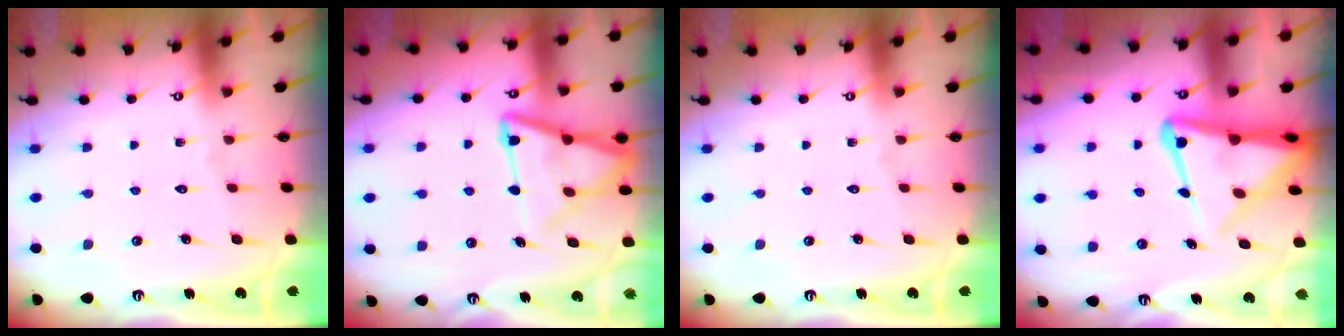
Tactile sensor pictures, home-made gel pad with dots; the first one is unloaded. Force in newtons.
{"total": 13.4, "press": 13.3, "slide": 1.3}
{"total": 0.0}
{"total": 12.5, "press": 12.4, "slide": 1.2}